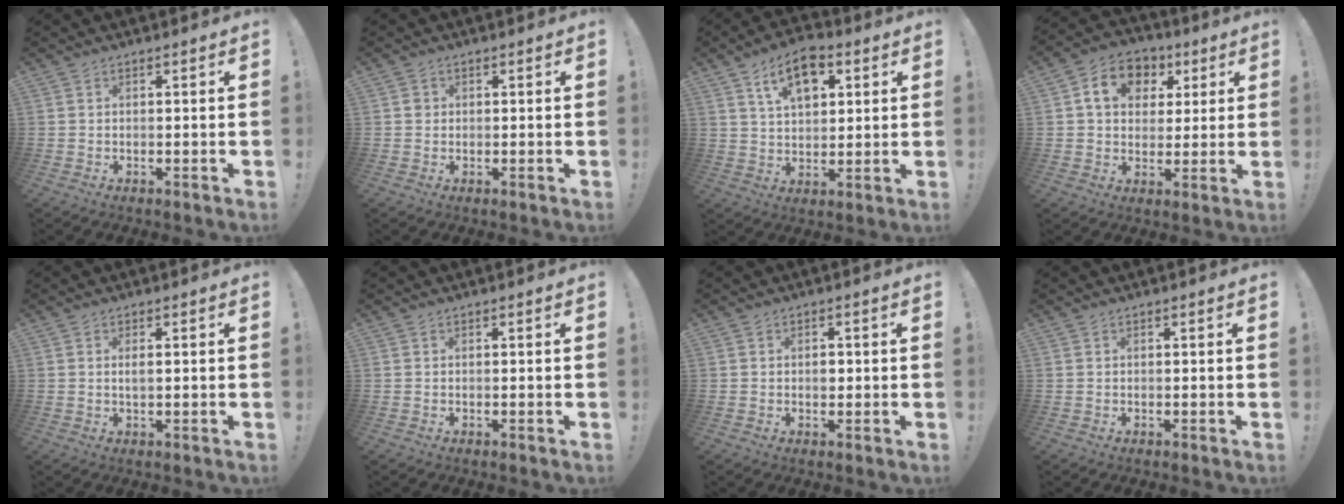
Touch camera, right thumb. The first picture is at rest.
{"total": 1.3, "force": [0.1, 1.3, 0.3], "torque": [0.006, -0.001, -0.002]}
{"total": 11.5, "force": [5.8, 7.0, 7.2], "torque": [-0.113, -0.011, 0.104]}
{"total": 11.9, "force": [4.1, 9.5, 5.9], "torque": [-0.086, -0.002, 0.079]}
{"total": 1.6, "force": [0.2, 0.3, 1.5], "torque": [-0.028, -0.002, 0.002]}
{"total": 0.0}
{"total": 2.0, "force": [-0.2, 1.6, 1.2], "torque": [-0.010, 0.001, -0.007]}
{"total": 0.0}